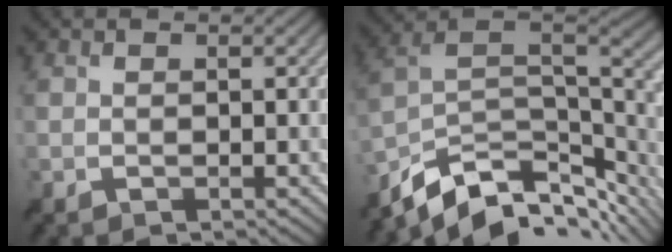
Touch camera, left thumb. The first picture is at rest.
{"total": 12.9, "force": [-8.0, 6.1, 8.0], "torque": [-0.192, -0.016, -0.128]}